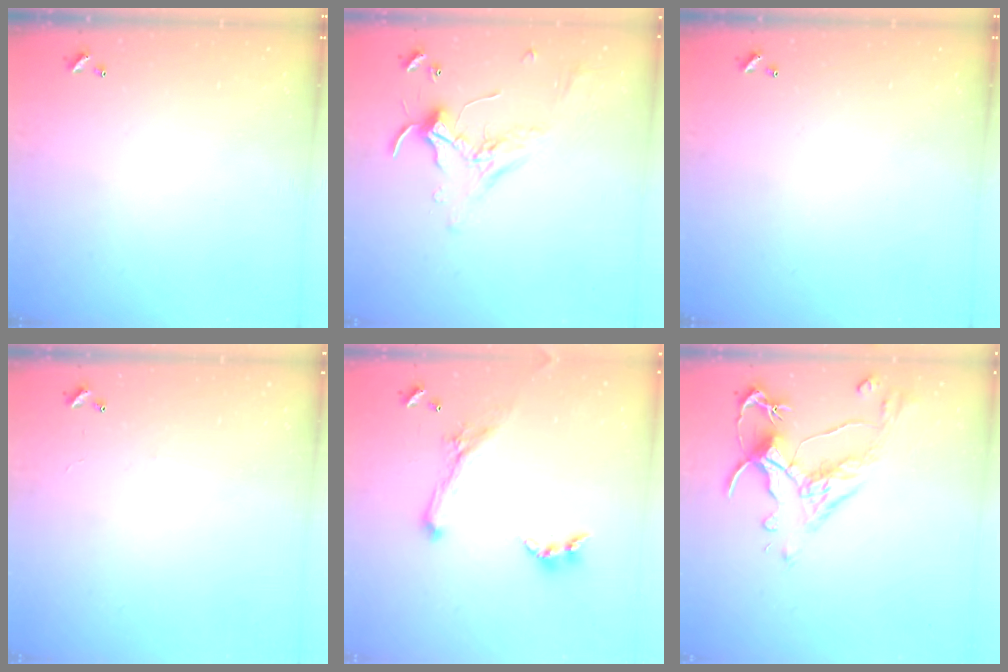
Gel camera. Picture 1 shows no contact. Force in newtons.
{"total": 1.7, "press": 1.6, "slide": 0.2}
{"total": 0.0}
{"total": 4.0, "press": 3.9, "slide": 0.3}
{"total": 1.8, "press": 1.7, "slide": 0.4}
{"total": 3.1, "press": 2.9, "slide": 1.3}